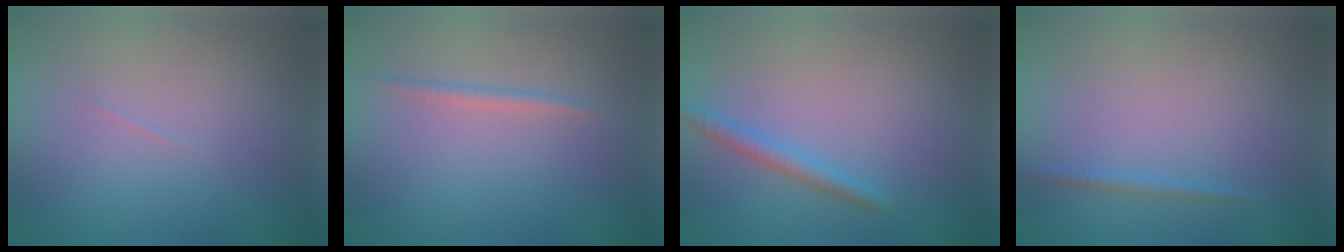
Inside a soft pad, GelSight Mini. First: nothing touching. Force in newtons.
{"total": 0.9, "press": 0.9, "slide": 0.0}
{"total": 1.6, "press": 1.6, "slide": 0.1}
{"total": 0.8, "press": 0.8, "slide": 0.1}